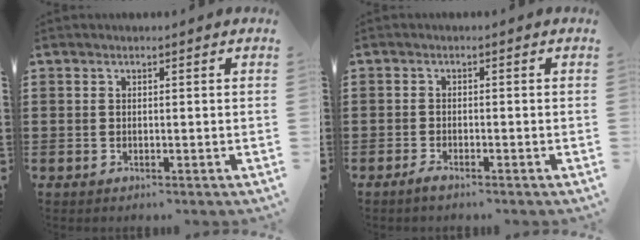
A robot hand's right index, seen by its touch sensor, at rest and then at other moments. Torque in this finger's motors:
{"motor_torque": [-0.14, 0.20, -0.02, 0.00]}